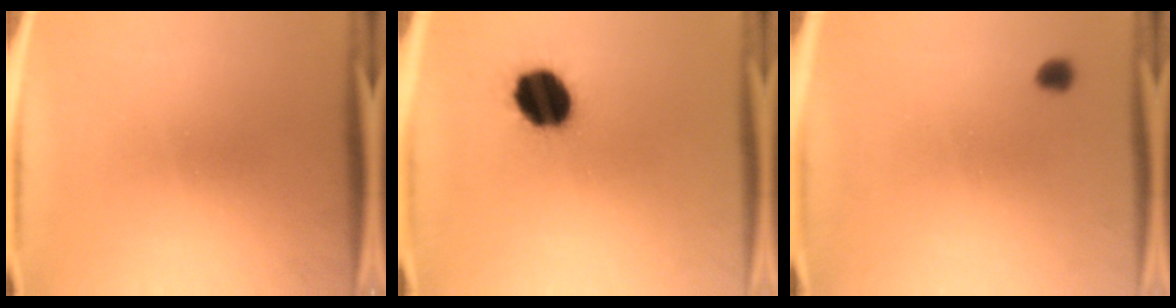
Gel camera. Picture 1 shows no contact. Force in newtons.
{"total": 13.6}
{"total": 1.8}